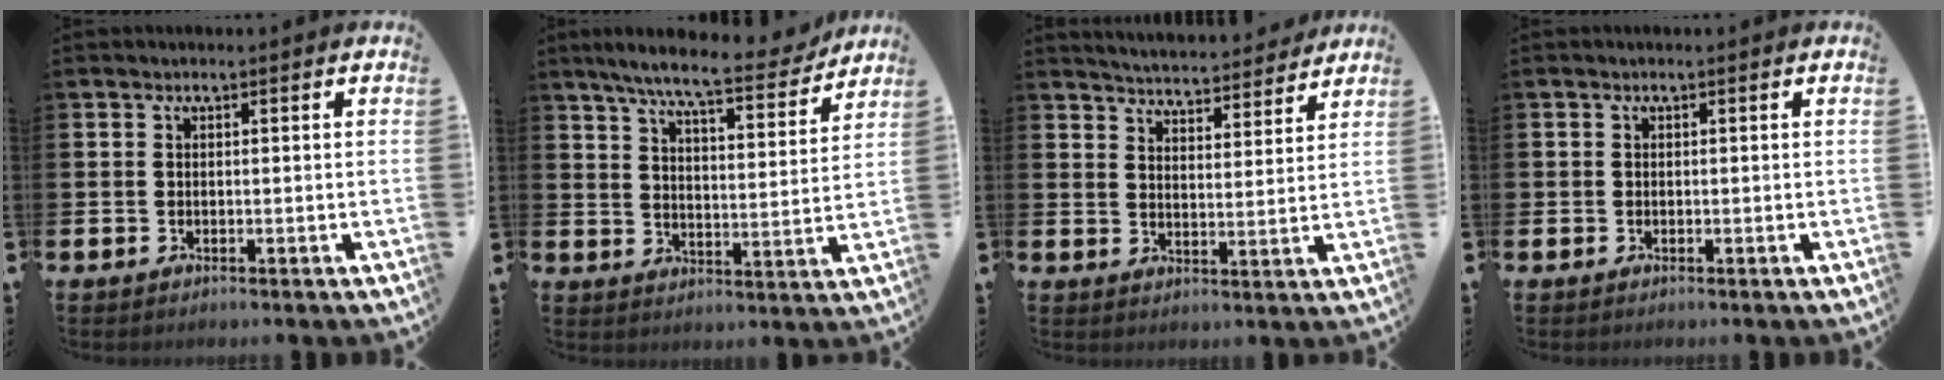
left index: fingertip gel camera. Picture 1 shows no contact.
{"total": 8.7, "force": [7.7, 0.6, 3.9], "torque": [-0.088, -0.045, 0.130]}
{"total": 5.3, "force": [5.3, 0.4, 0.1], "torque": [-0.016, -0.042, 0.092]}
{"total": 0.5, "force": [0.0, 0.5, 0.1], "torque": [0.005, 0.002, -0.004]}